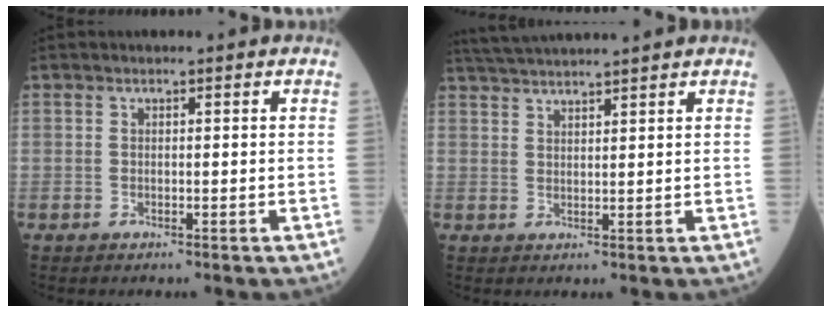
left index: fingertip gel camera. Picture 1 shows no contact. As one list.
[{"total": 8.1, "force": [7.5, -1.1, 2.9], "torque": [-0.054, 0.032, 0.122]}]